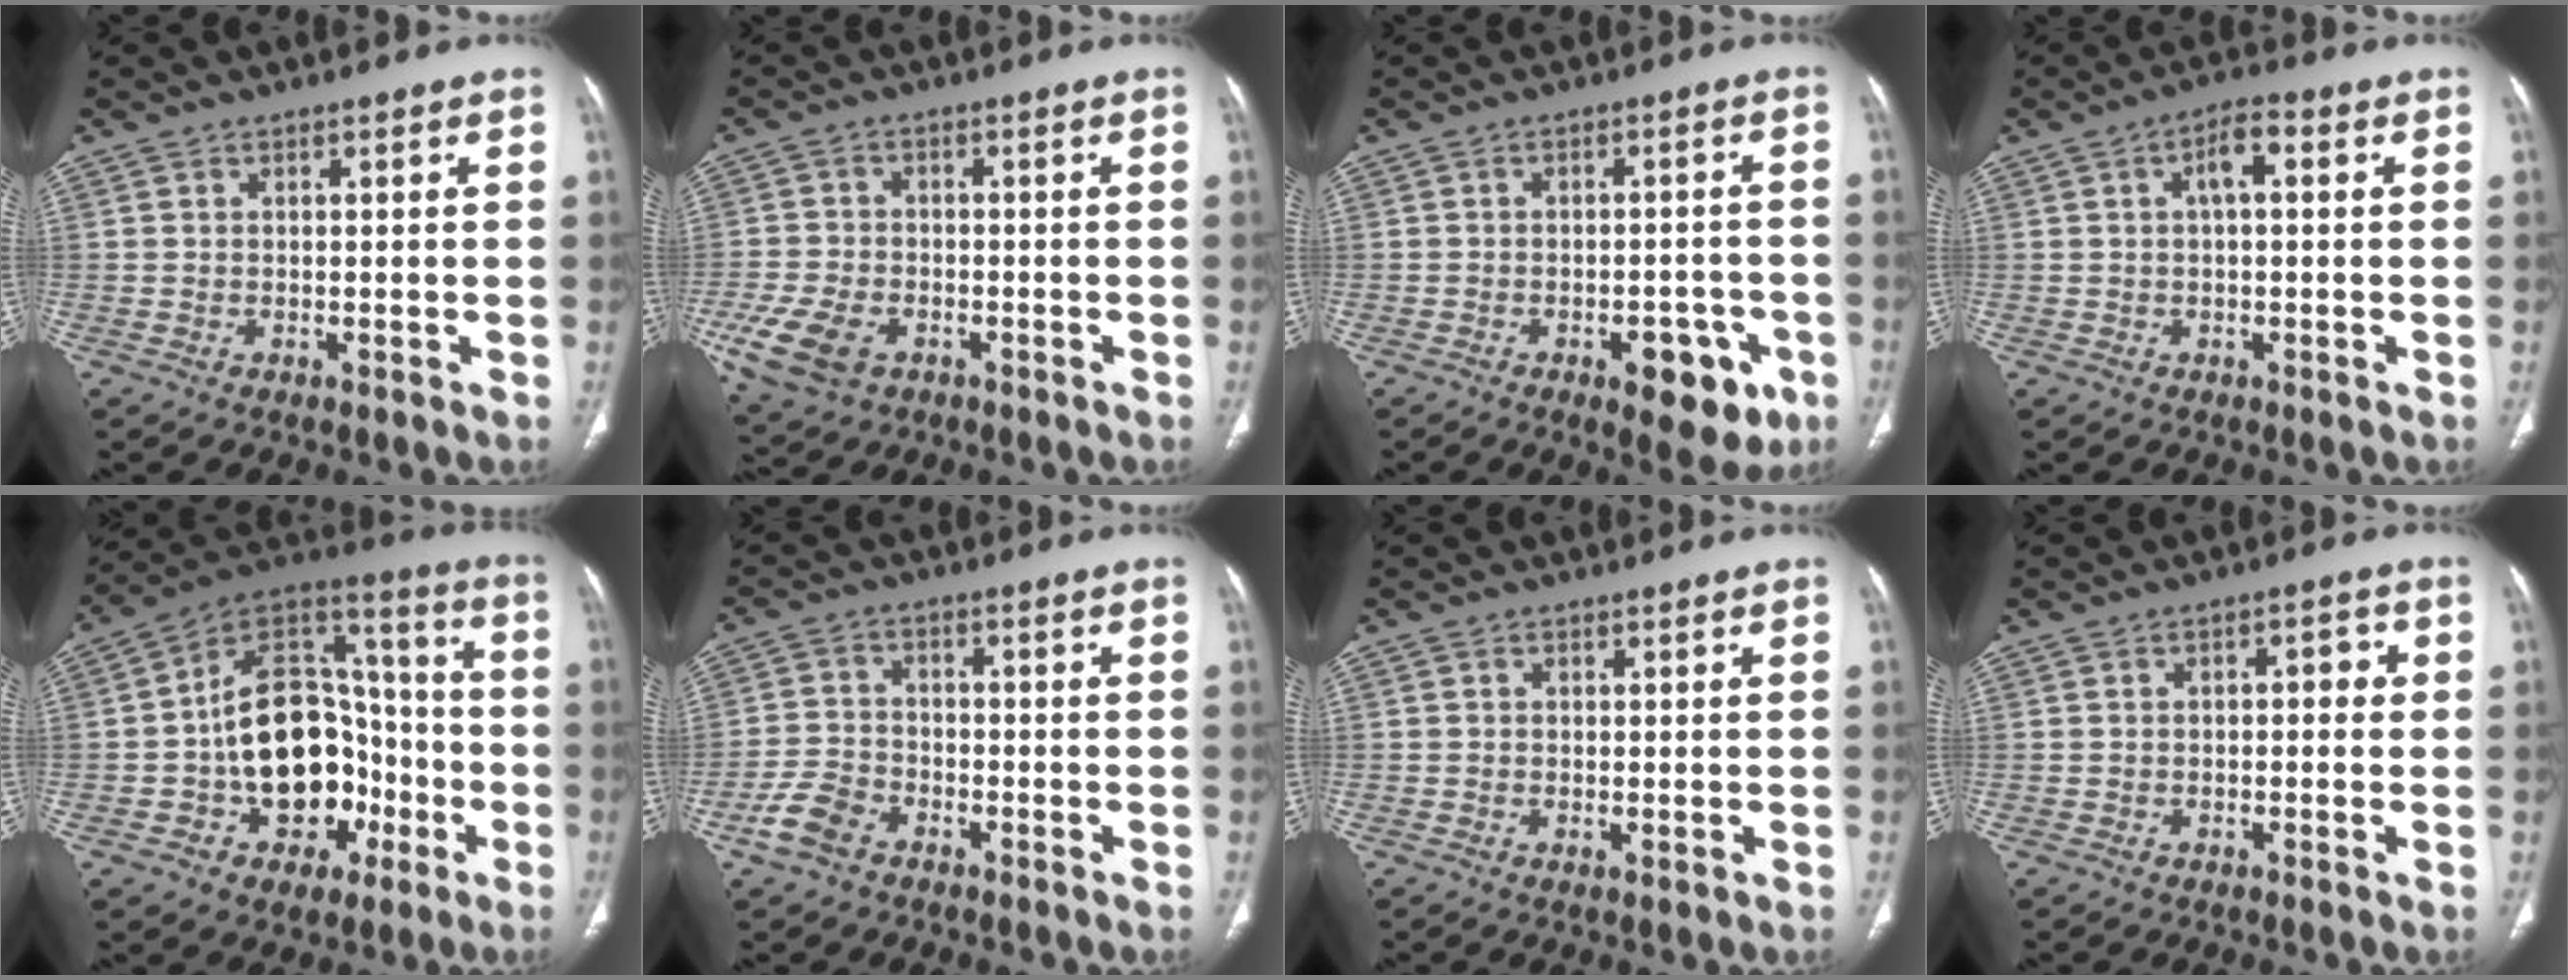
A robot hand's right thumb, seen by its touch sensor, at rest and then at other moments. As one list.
[{"total": 9.9, "force": [-4.1, 6.5, 6.1], "torque": [-0.130, 0.006, -0.070]}, {"total": 9.8, "force": [-4.5, 4.8, 7.2], "torque": [-0.060, 0.020, -0.050]}, {"total": 4.5, "force": [0.9, 1.9, 4.0], "torque": [-0.062, 0.014, 0.009]}, {"total": 22.2, "force": [-5.1, 15.3, 15.2], "torque": [-0.191, 0.055, -0.071]}, {"total": 6.0, "force": [-3.5, 3.8, 2.9], "torque": [-0.060, 0.018, -0.068]}, {"total": 0.5, "force": [0.0, 0.2, 0.5], "torque": [-0.013, -0.004, 0.000]}, {"total": 2.6, "force": [0.2, 1.4, 2.2], "torque": [-0.015, 0.011, -0.005]}]